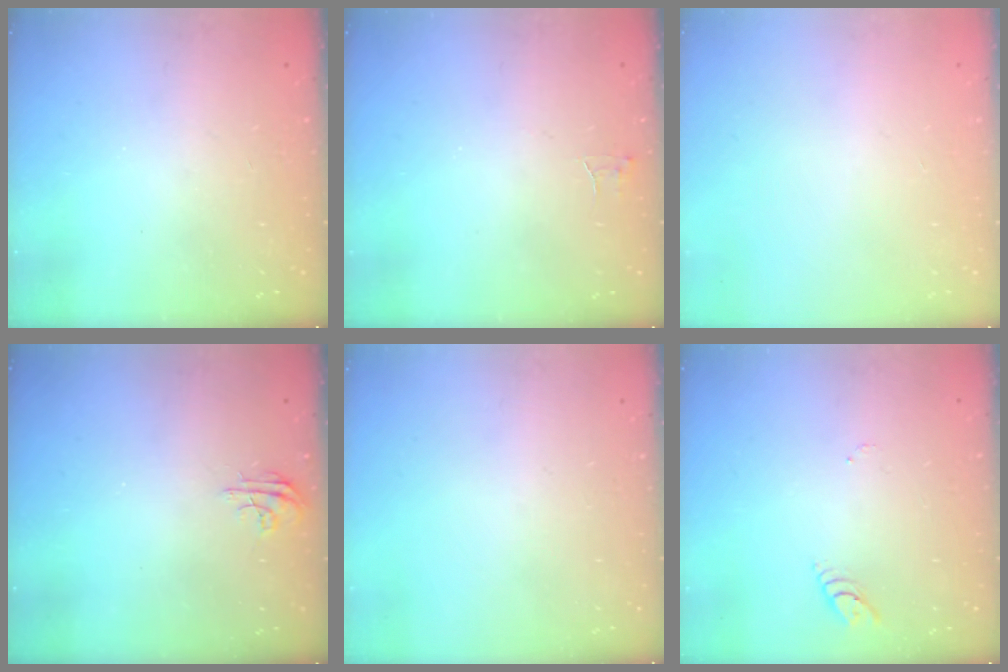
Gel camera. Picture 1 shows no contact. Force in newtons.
{"total": 2.8, "press": 2.8, "slide": 0.2}
{"total": 0.0}
{"total": 4.3, "press": 4.3, "slide": 0.4}
{"total": 0.0}
{"total": 3.1, "press": 3.1, "slide": 0.3}